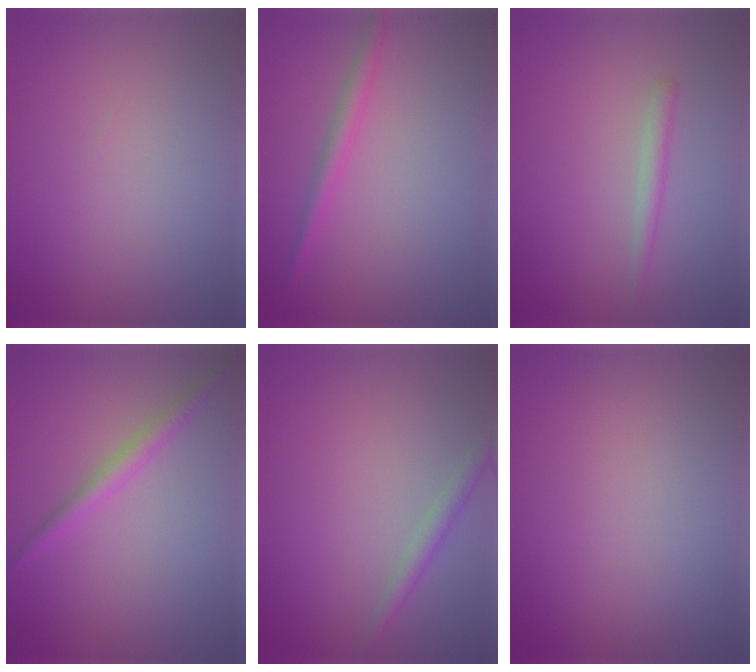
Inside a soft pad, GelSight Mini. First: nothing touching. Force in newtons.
{"total": 1.8, "press": 1.8, "slide": 0.1}
{"total": 1.3, "press": 1.3, "slide": 0.0}
{"total": 1.9, "press": 1.9, "slide": 0.0}
{"total": 1.6, "press": 1.6, "slide": 0.1}
{"total": 0.0}